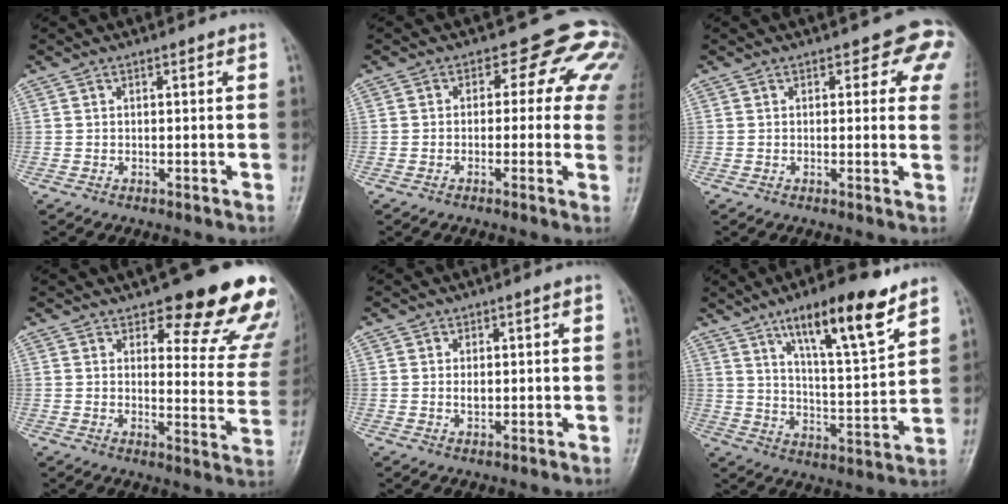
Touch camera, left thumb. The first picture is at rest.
{"total": 9.9, "force": [2.4, 6.6, 7.0], "torque": [-0.019, 0.010, 0.007]}
{"total": 6.3, "force": [3.5, 3.5, 4.0], "torque": [-0.001, -0.012, 0.020]}
{"total": 18.6, "force": [14.3, 6.4, 10.1], "torque": [-0.064, -0.085, 0.159]}
{"total": 1.7, "force": [0.2, 1.2, 1.2], "torque": [-0.013, 0.005, 0.006]}
{"total": 16.0, "force": [9.9, 3.6, 12.1], "torque": [-0.176, -0.051, 0.166]}